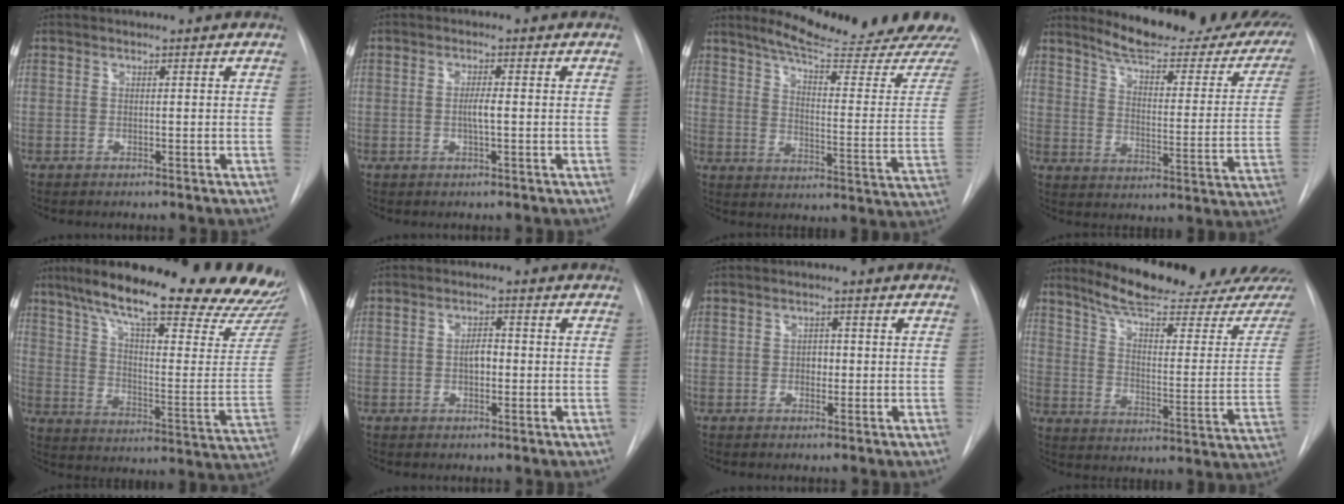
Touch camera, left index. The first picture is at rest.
{"total": 2.1, "force": [-0.3, 0.1, 2.1], "torque": [-0.037, 0.000, -0.006]}
{"total": 21.4, "force": [19.9, -0.3, 7.7], "torque": [-0.111, -0.114, 0.249]}
{"total": 23.6, "force": [20.5, 5.0, 10.5], "torque": [-0.125, -0.062, 0.244]}
{"total": 31.7, "force": [25.3, 5.7, 18.1], "torque": [-0.246, -0.044, 0.334]}
{"total": 2.5, "force": [-0.4, 1.3, 2.1], "torque": [-0.030, 0.005, -0.006]}
{"total": 1.6, "force": [-0.2, 1.2, 1.0], "torque": [-0.010, 0.003, -0.003]}
{"total": 23.6, "force": [21.4, 2.5, 9.6], "torque": [-0.132, -0.084, 0.278]}